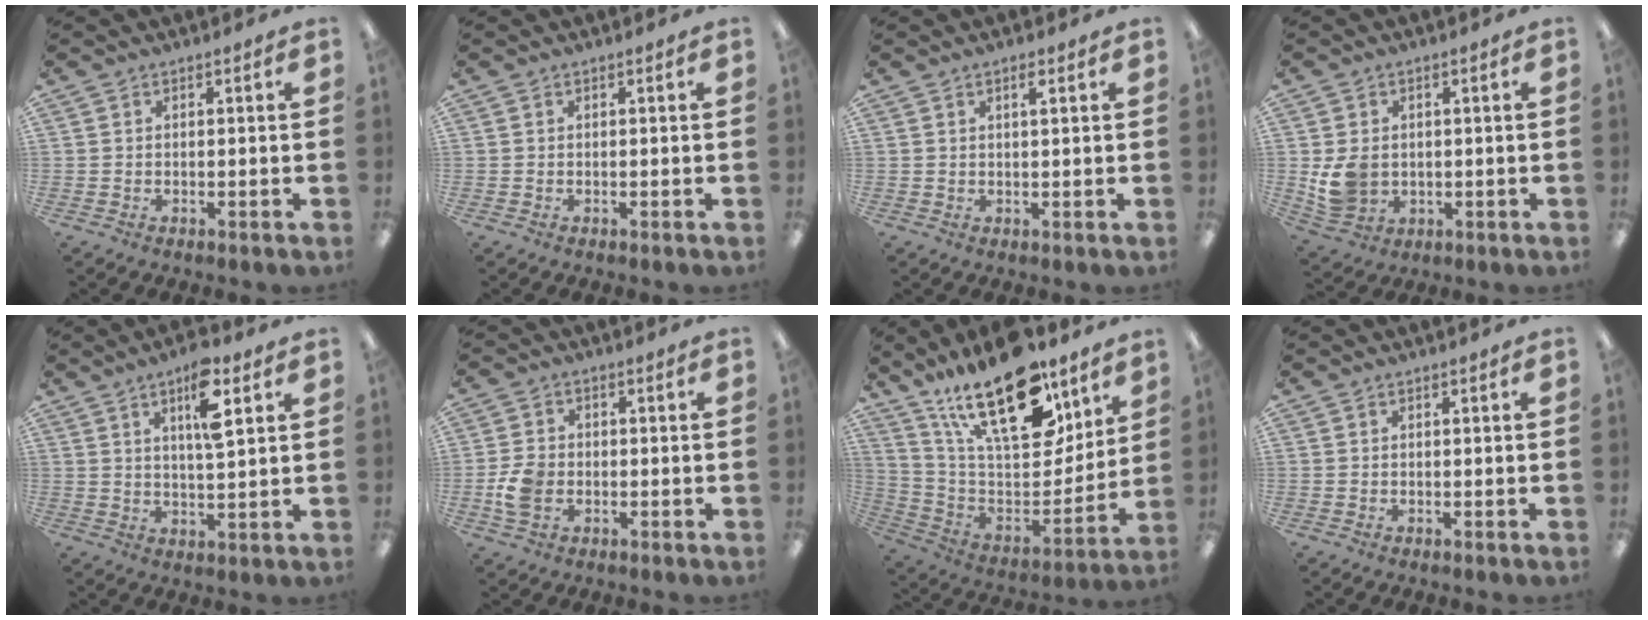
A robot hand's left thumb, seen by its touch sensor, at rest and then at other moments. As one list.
[{"total": 0.0}, {"total": 1.8, "force": [1.1, 0.3, 1.4], "torque": [-0.022, -0.002, 0.016]}, {"total": 6.9, "force": [0.2, 5.9, 3.5], "torque": [-0.071, 0.005, 0.007]}, {"total": 8.6, "force": [4.6, 2.4, 6.9], "torque": [-0.113, -0.008, 0.071]}, {"total": 6.1, "force": [-1.5, 4.6, 3.7], "torque": [-0.072, 0.003, -0.030]}, {"total": 26.1, "force": [16.6, 10.9, 16.8], "torque": [-0.296, -0.099, 0.288]}, {"total": 0.0}]